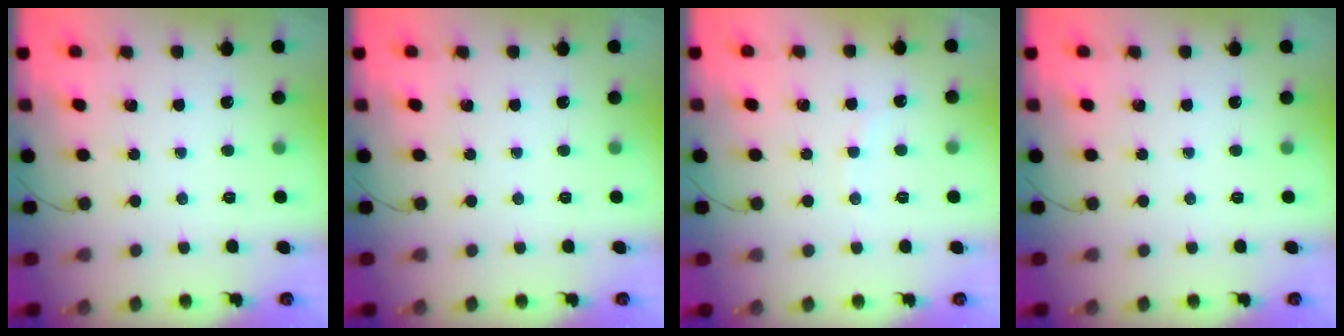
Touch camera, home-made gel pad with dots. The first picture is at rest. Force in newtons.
{"total": 0.0}
{"total": 2.8, "press": 2.7, "slide": 0.7}
{"total": 0.0}